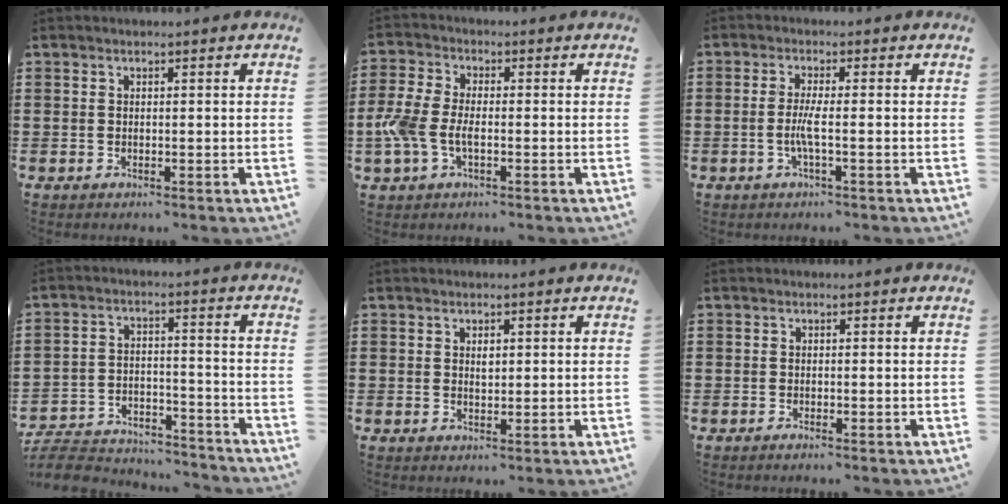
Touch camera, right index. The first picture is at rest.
{"total": 5.6, "force": [-1.7, 2.8, 4.6], "torque": [-0.120, -0.006, -0.039]}
{"total": 3.2, "force": [-0.9, 0.0, 3.0], "torque": [-0.069, -0.010, -0.023]}
{"total": 7.1, "force": [-6.8, 1.0, 1.5], "torque": [-0.037, 0.010, -0.136]}
{"total": 1.2, "force": [0.5, 0.7, 0.9], "torque": [-0.011, 0.003, 0.006]}
{"total": 0.6, "force": [-0.5, -0.2, 0.2], "torque": [-0.005, -0.003, -0.010]}